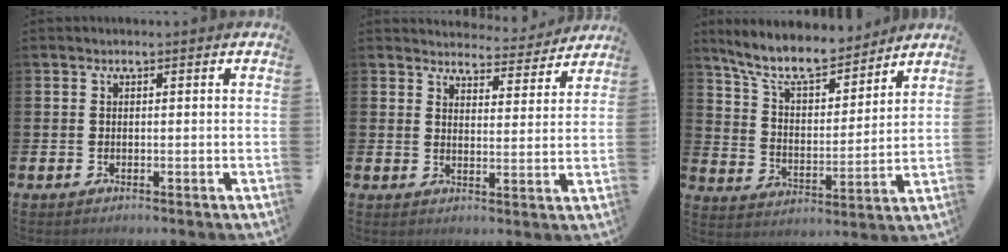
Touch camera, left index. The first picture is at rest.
{"total": 4.2, "force": [4.1, 0.8, 0.1], "torque": [-0.007, -0.036, 0.069]}
{"total": 9.3, "force": [8.3, 2.6, 3.5], "torque": [-0.098, -0.053, 0.146]}